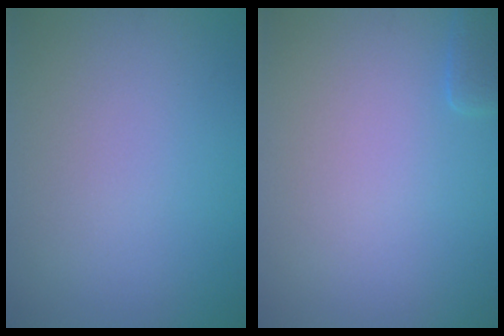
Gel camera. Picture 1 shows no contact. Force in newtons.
{"total": 1.4, "press": 1.4, "slide": 0.1}